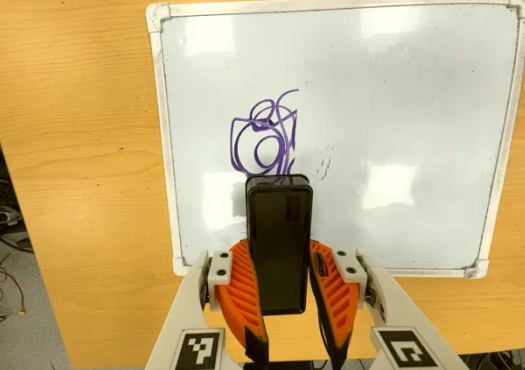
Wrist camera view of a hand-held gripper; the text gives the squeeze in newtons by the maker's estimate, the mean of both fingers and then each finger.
{"total": 8.8, "left": 7.2, "right": 10.4}